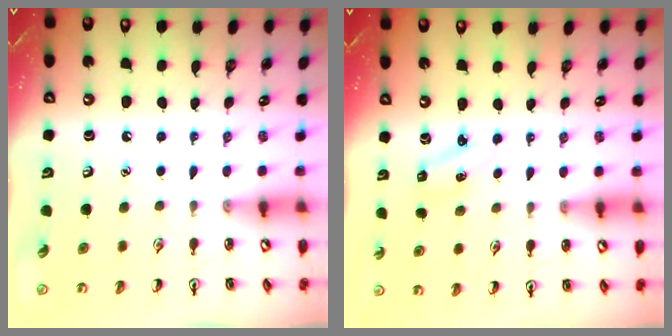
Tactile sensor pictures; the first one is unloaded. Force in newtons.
{"total": 1.8, "press": 1.7, "slide": 0.7}